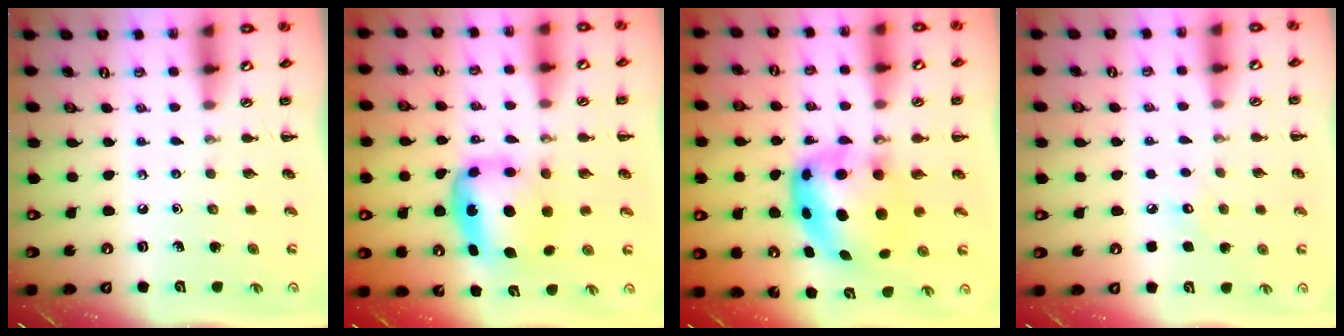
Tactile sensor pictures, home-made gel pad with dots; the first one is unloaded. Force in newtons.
{"total": 6.3, "press": 6.1, "slide": 1.5}
{"total": 6.9, "press": 6.7, "slide": 1.6}
{"total": 5.5, "press": 5.3, "slide": 1.4}